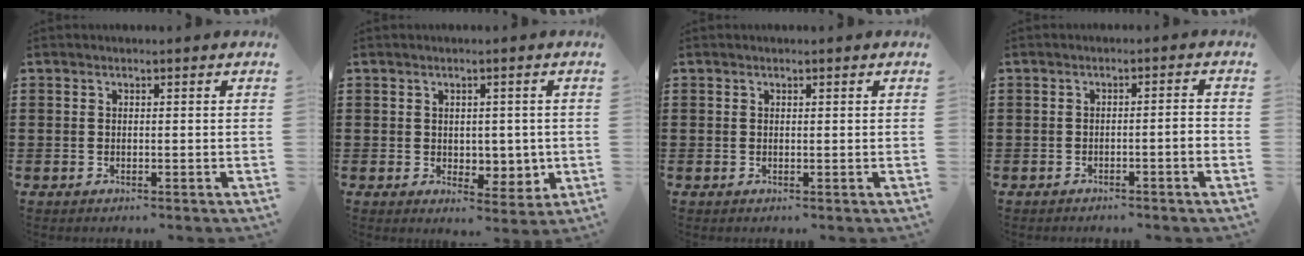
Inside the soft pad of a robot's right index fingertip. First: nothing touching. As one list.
[{"total": 3.4, "force": [1.4, 2.7, 1.4], "torque": [-0.023, -0.002, 0.022]}, {"total": 0.0}, {"total": 2.1, "force": [-1.3, -0.1, 1.6], "torque": [-0.026, -0.002, -0.026]}]